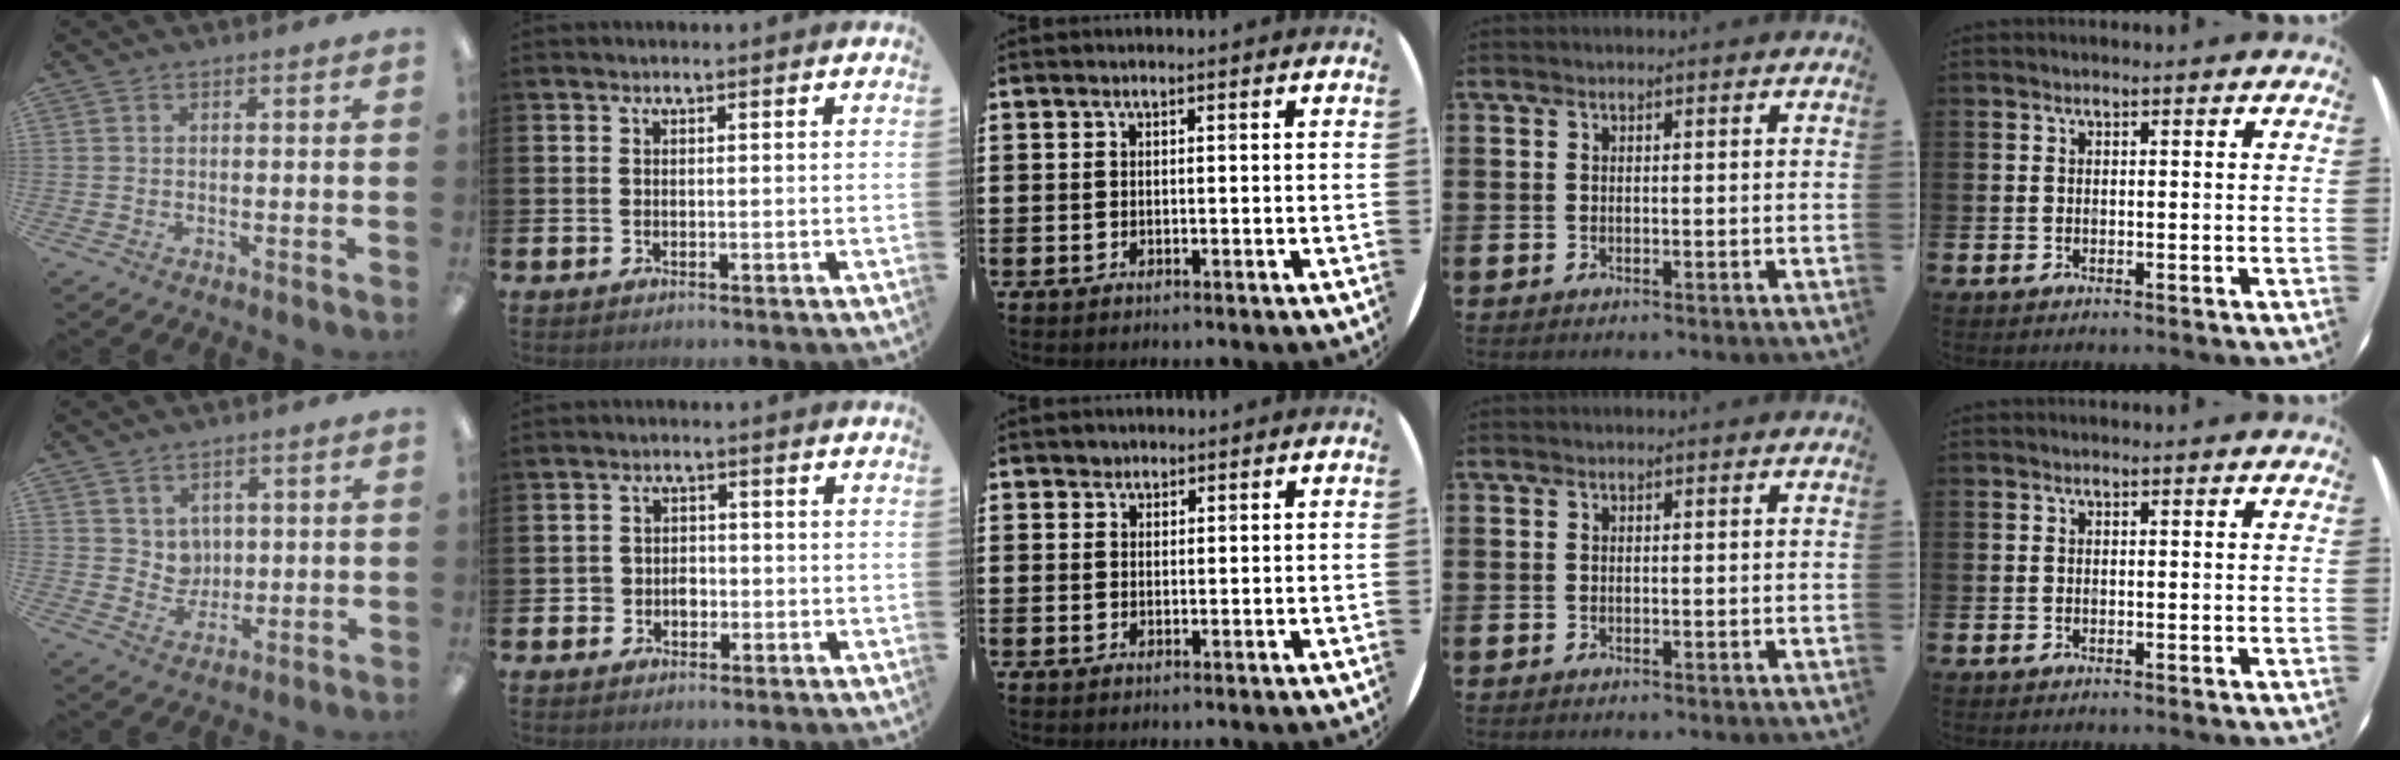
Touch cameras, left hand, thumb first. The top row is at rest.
{"thumb": {"total": 4.6, "force": [3.0, 3.5, 0.0], "torque": [-0.001, -0.018, 0.055]}, "index": {"total": 2.4, "force": [-0.9, 2.1, 0.5], "torque": [-0.004, 0.001, -0.025]}, "middle": {"total": 1.1, "force": [0.9, 0.6, -0.1], "torque": [0.000, 0.002, 0.019]}}